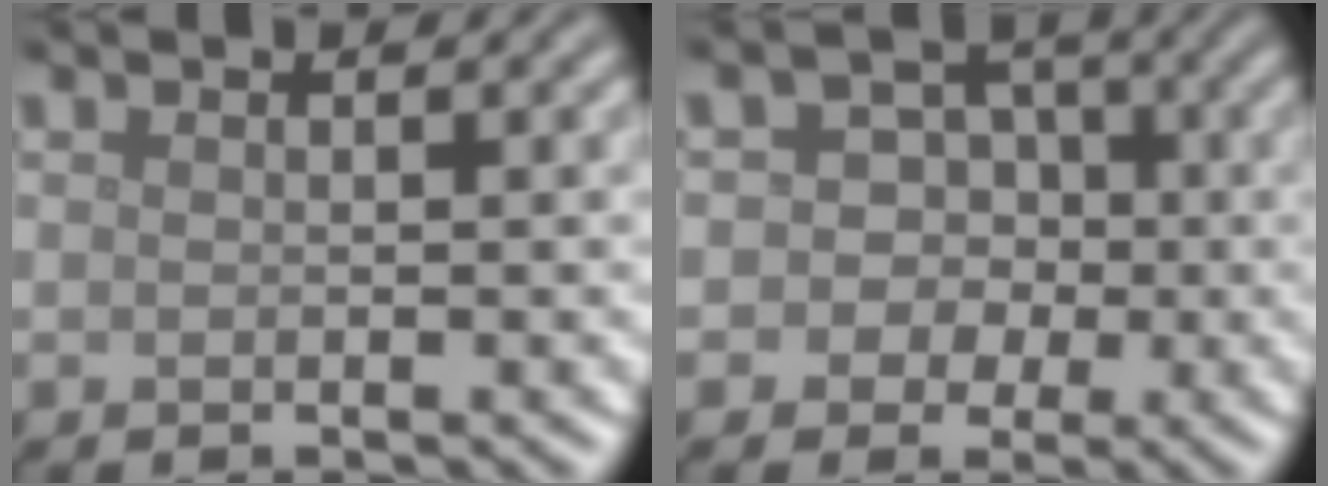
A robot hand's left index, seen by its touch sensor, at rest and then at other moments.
{"total": 4.8, "force": [0.1, 4.6, 1.6], "torque": [0.006, 0.029, -0.035]}